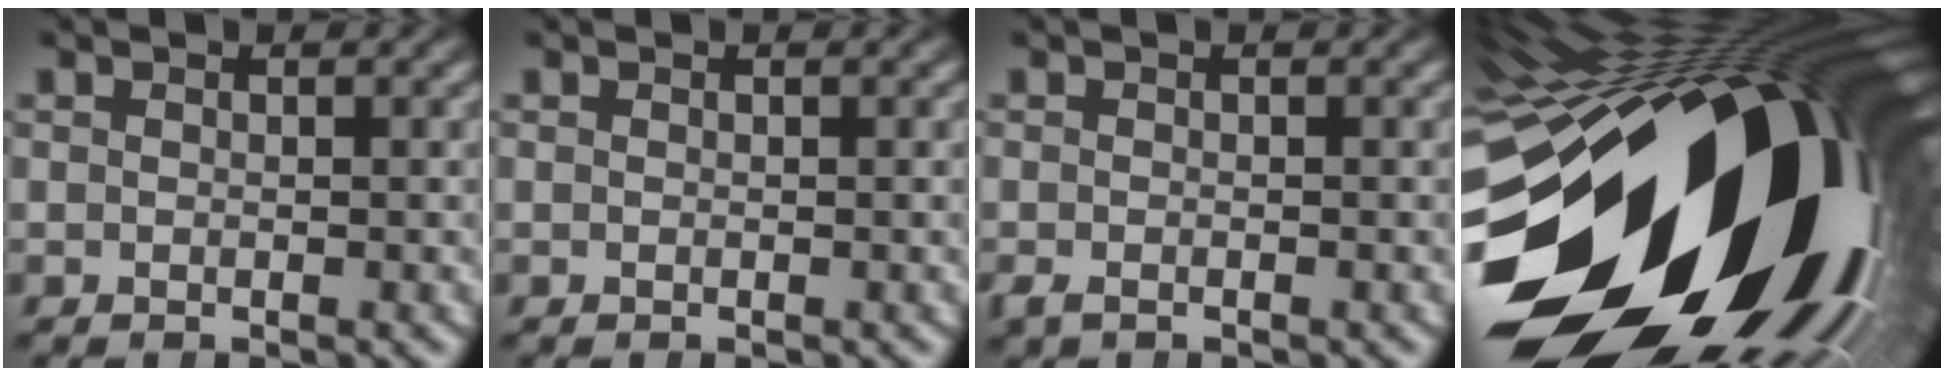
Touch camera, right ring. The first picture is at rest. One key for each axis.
{"total": 0.0}
{"total": 1.1, "fx": -0.9, "fy": 0.6, "fz": 0.4, "tx": -0.010, "ty": -0.006, "tz": -0.014}
{"total": 45.2, "fx": -3.2, "fy": 26.7, "fz": 36.3, "tx": -0.459, "ty": -0.016, "tz": -0.042}